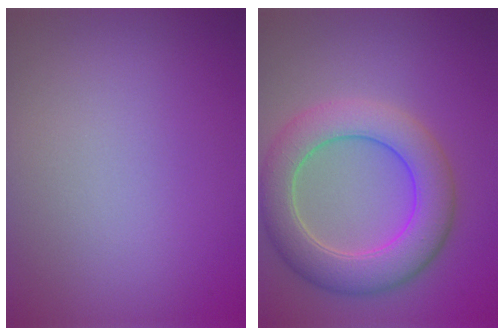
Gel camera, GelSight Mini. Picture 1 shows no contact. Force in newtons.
{"total": 6.7, "press": 6.7, "slide": 0.3}